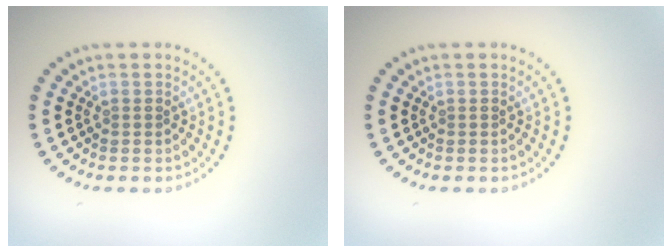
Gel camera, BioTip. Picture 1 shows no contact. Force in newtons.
{"total": 0.0}